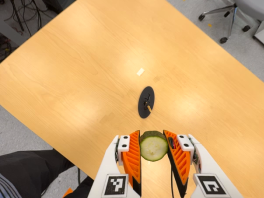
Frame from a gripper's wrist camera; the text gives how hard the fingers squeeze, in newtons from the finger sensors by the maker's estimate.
{"total": 11.0, "left": 10.0, "right": 11.9}